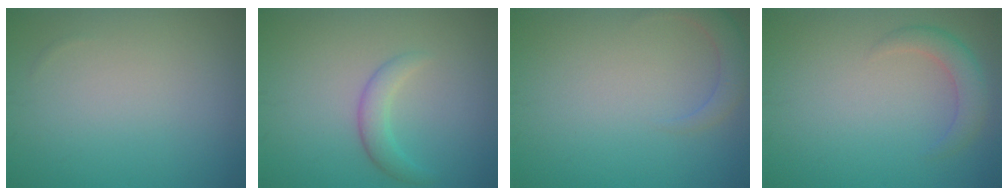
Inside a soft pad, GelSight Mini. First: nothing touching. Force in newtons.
{"total": 2.1, "press": 2.1, "slide": 0.1}
{"total": 2.1, "press": 2.1, "slide": 0.3}
{"total": 2.4, "press": 2.4, "slide": 0.1}